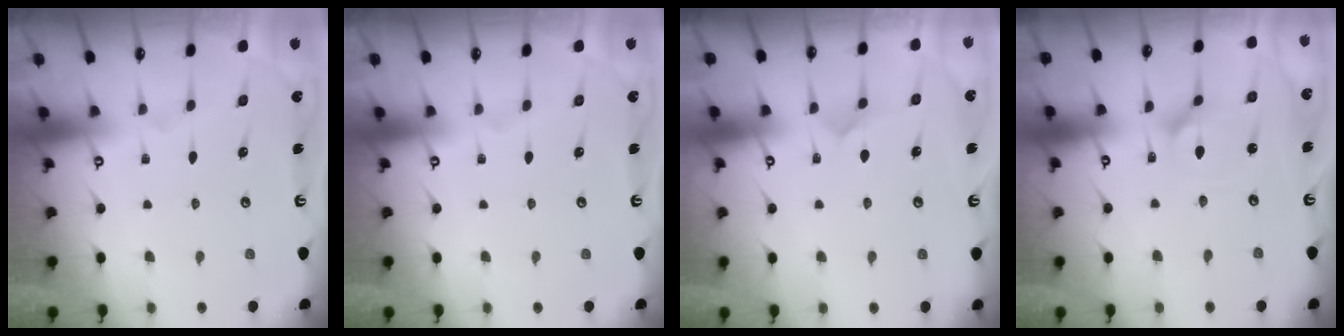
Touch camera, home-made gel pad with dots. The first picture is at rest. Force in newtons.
{"total": 0.0}
{"total": 5.2, "press": 5.2, "slide": 0.5}
{"total": 3.2, "press": 3.2, "slide": 0.1}